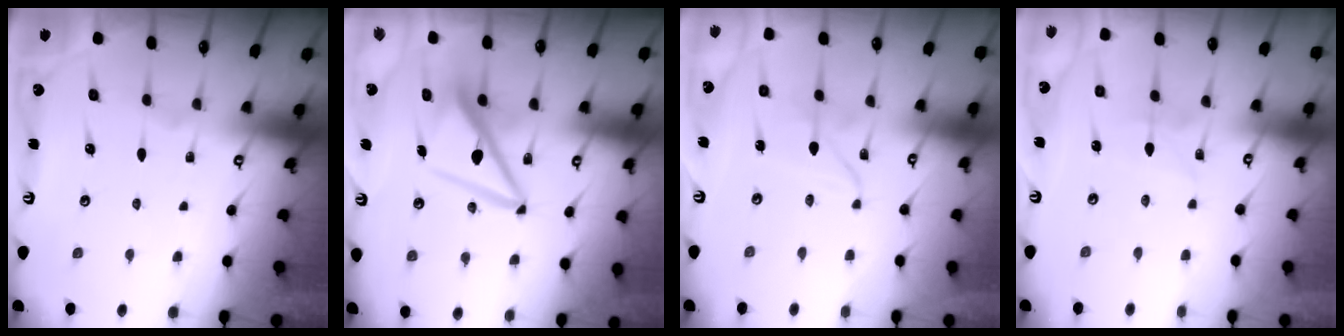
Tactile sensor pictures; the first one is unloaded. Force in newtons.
{"total": 8.9, "press": 8.9, "slide": 1.1}
{"total": 2.1, "press": 2.1, "slide": 0.1}
{"total": 2.9, "press": 2.9, "slide": 0.4}